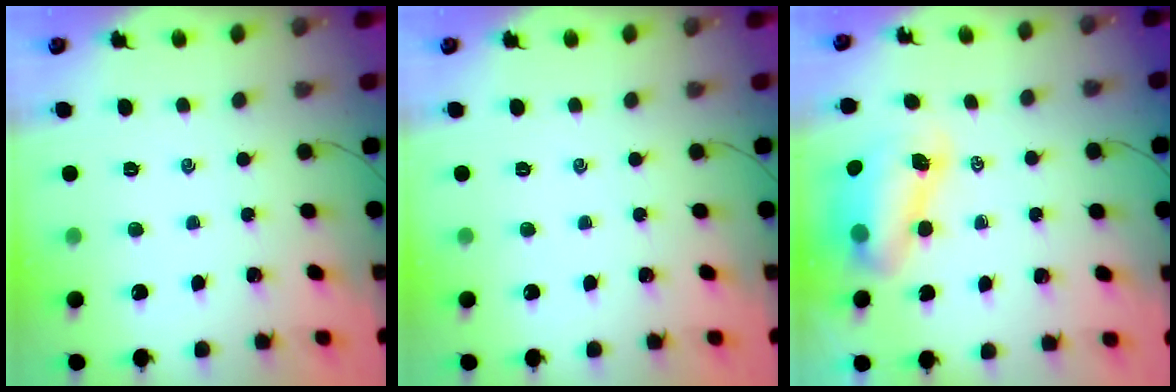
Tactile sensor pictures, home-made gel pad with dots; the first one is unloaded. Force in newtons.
{"total": 0.0}
{"total": 8.1, "press": 7.9, "slide": 1.9}